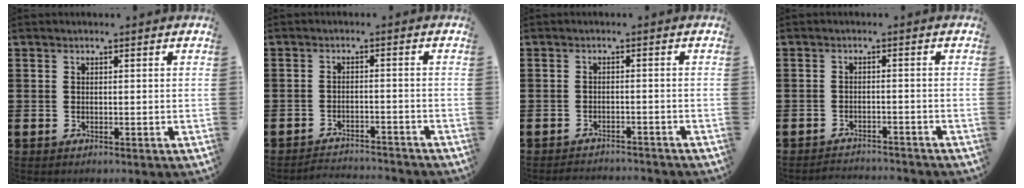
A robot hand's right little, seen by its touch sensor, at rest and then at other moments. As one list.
[{"total": 2.2, "force": [-2.2, -0.1, -0.2], "torque": [-0.003, 0.005, -0.049]}, {"total": 1.6, "force": [-1.6, 0.0, -0.1], "torque": [-0.003, 0.004, -0.034]}, {"total": 1.8, "force": [-1.8, -0.1, -0.2], "torque": [-0.002, 0.005, -0.040]}]